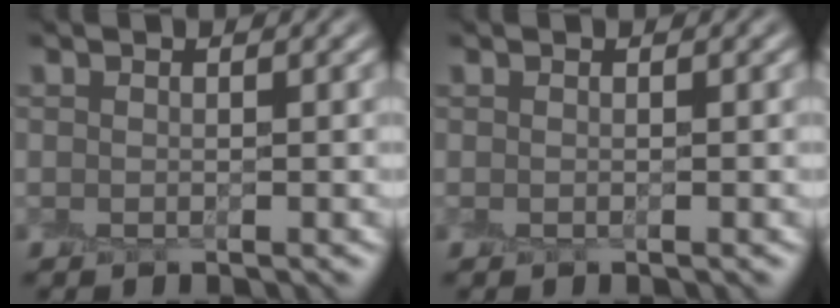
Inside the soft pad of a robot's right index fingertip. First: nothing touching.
{"total": 0.0}